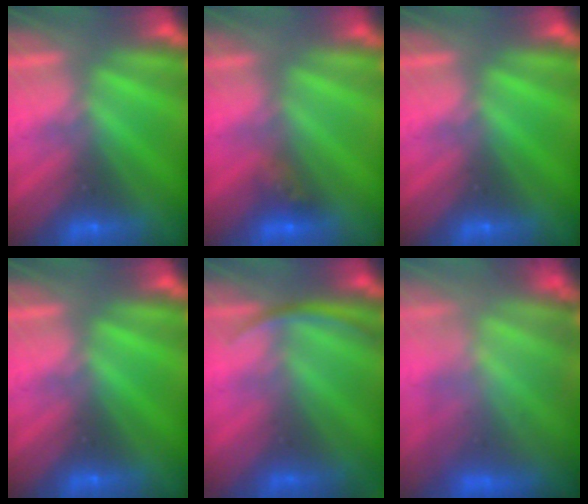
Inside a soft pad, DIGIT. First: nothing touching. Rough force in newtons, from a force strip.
{"total": 2.9}
{"total": 0.0}
{"total": 0.0}
{"total": 2.9}
{"total": 7.5}